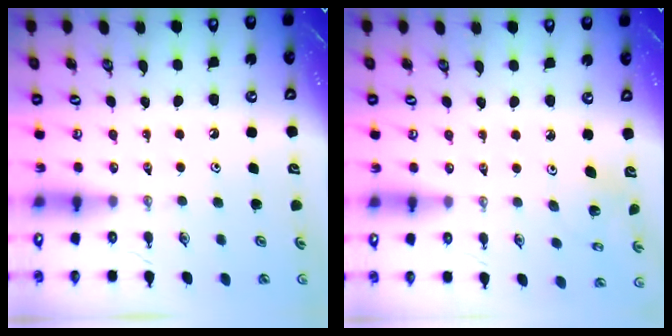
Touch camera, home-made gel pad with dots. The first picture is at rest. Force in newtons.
{"total": 3.0, "press": 3.0, "slide": 0.1}